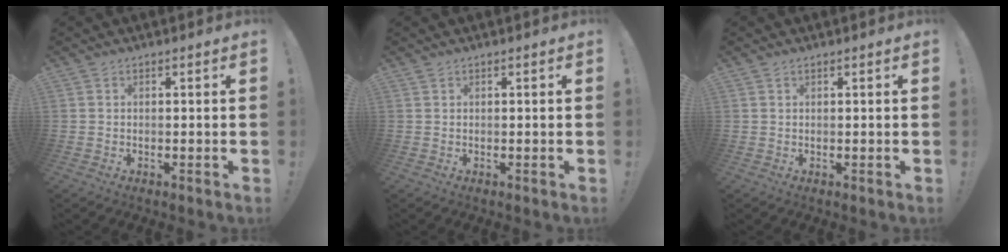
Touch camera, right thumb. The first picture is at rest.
{"total": 0.6, "force": [0.5, 0.2, 0.0], "torque": [-0.002, 0.000, 0.011]}
{"total": 0.6, "force": [0.6, 0.2, 0.2], "torque": [0.003, -0.005, 0.010]}